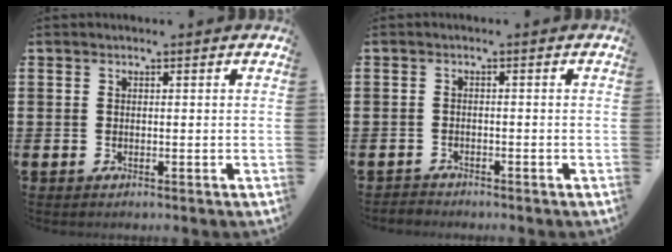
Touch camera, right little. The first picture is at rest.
{"total": 1.0, "force": [-0.9, 0.2, -0.1], "torque": [0.000, 0.002, -0.021]}